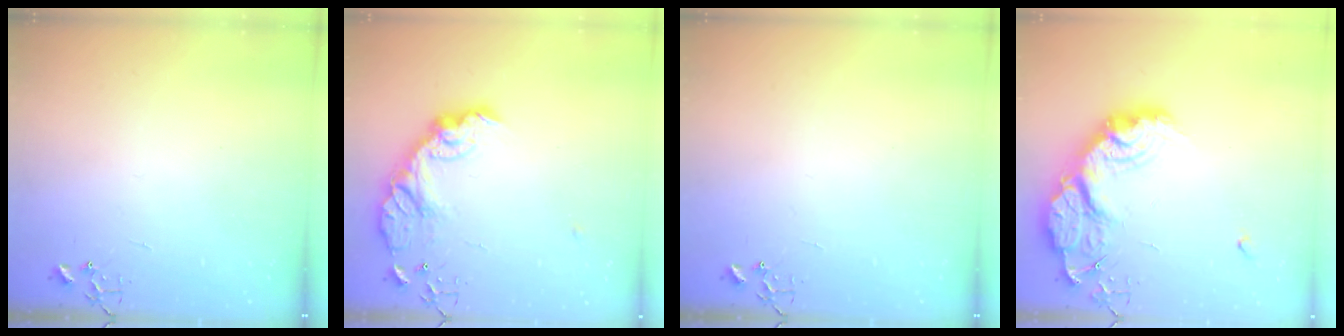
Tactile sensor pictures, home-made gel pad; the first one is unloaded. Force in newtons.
{"total": 15.7, "press": 15.7, "slide": 1.0}
{"total": 0.0}
{"total": 25.2, "press": 25.1, "slide": 2.0}